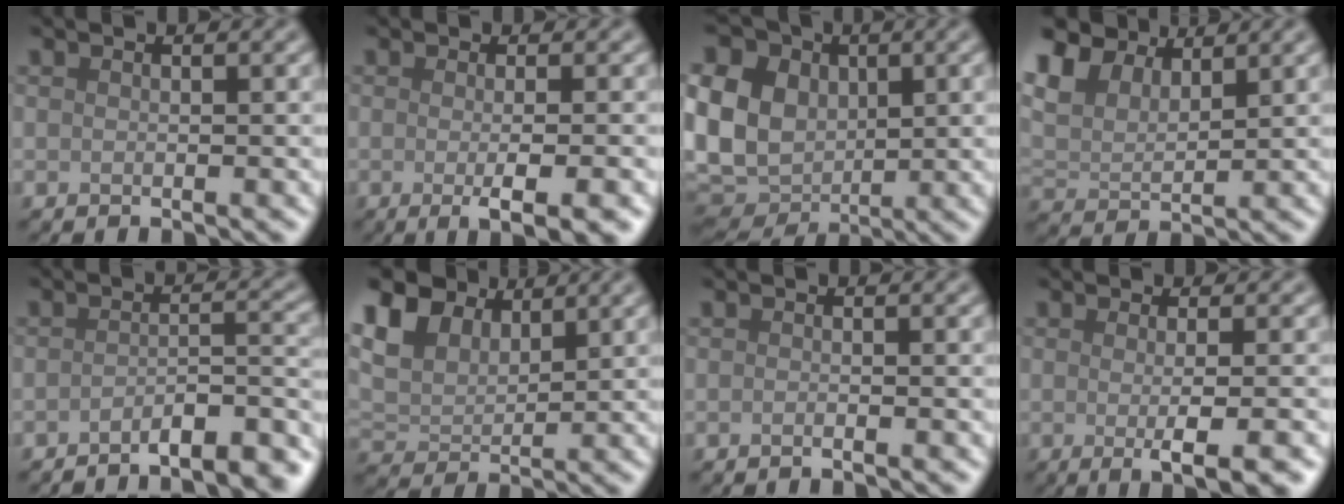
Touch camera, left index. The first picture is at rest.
{"total": 4.7, "force": [-1.0, 1.1, 4.4], "torque": [-0.054, -0.008, -0.012]}
{"total": 15.4, "force": [3.0, 12.0, 9.3], "torque": [-0.223, 0.022, 0.046]}
{"total": 6.9, "force": [5.3, 3.2, 3.1], "torque": [-0.082, 0.016, 0.089]}
{"total": 6.2, "force": [-4.9, 1.4, 3.6], "torque": [-0.039, 0.009, -0.072]}
{"total": 7.2, "force": [4.8, 4.1, 3.5], "torque": [-0.096, 0.019, 0.076]}
{"total": 0.8, "force": [-0.4, 0.2, 0.6], "torque": [-0.007, -0.002, -0.011]}
{"total": 4.7, "force": [-0.9, 1.1, 4.5], "torque": [-0.056, -0.005, -0.011]}